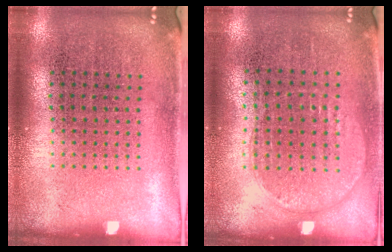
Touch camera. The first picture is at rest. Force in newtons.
{"total": 0.9, "press": 0.8, "slide": 0.4}